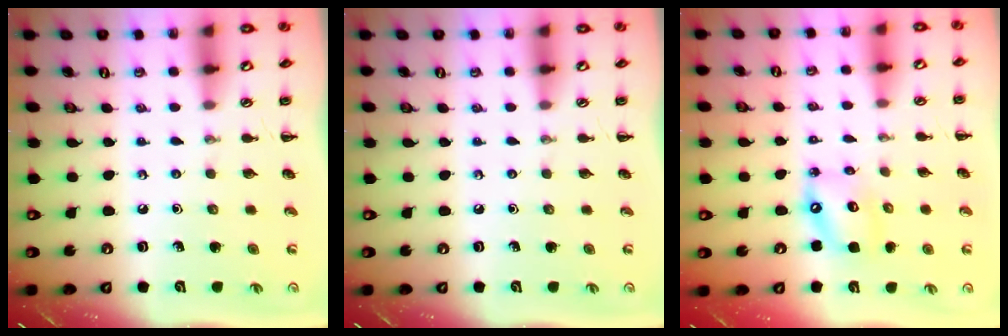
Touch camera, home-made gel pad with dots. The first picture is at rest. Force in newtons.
{"total": 0.0}
{"total": 9.5, "press": 9.3, "slide": 2.1}